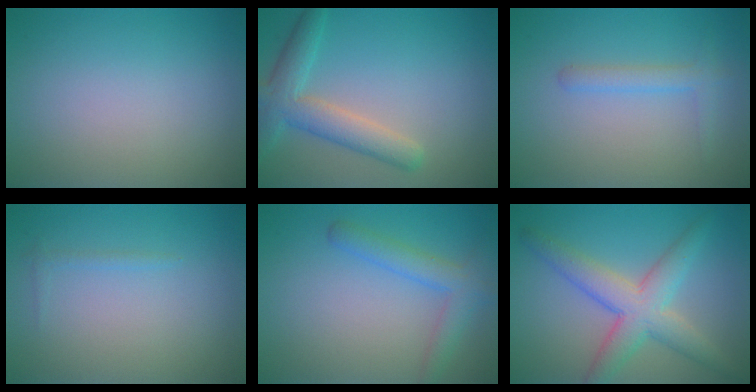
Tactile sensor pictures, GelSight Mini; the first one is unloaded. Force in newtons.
{"total": 4.5, "press": 4.5, "slide": 0.3}
{"total": 1.7, "press": 1.7, "slide": 0.1}
{"total": 0.6, "press": 0.6, "slide": 0.1}
{"total": 2.7, "press": 2.7, "slide": 0.1}
{"total": 5.5, "press": 5.5, "slide": 0.3}